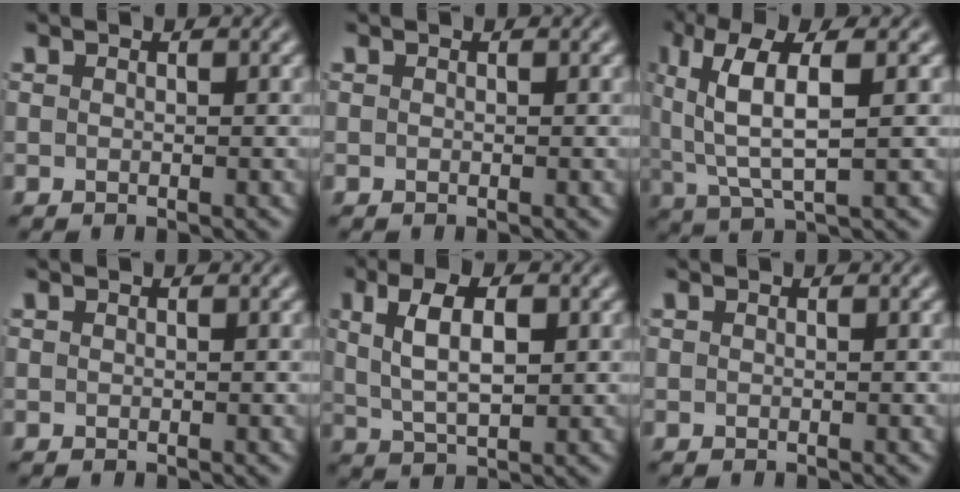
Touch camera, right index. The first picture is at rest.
{"total": 0.0}
{"total": 5.9, "force": [1.0, 2.3, 5.4], "torque": [-0.105, -0.002, 0.027]}
{"total": 0.0}
{"total": 4.7, "force": [0.9, 2.2, 4.0], "torque": [-0.064, -0.001, 0.022]}
{"total": 0.0}